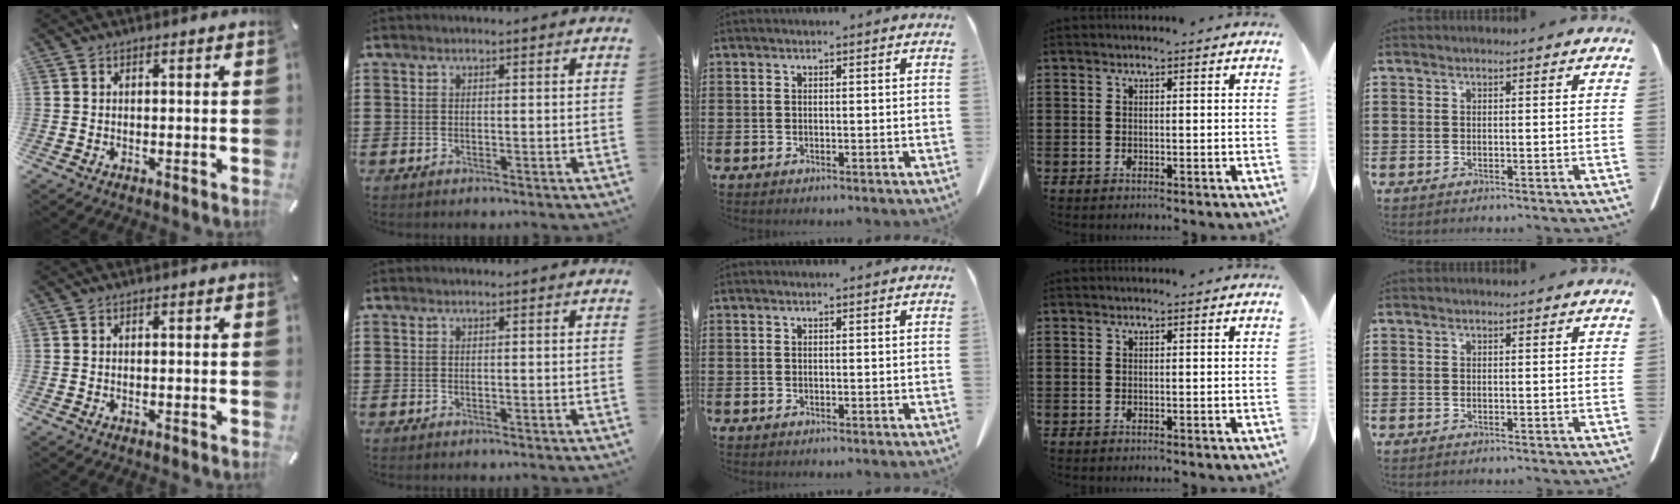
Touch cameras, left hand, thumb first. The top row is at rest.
{}